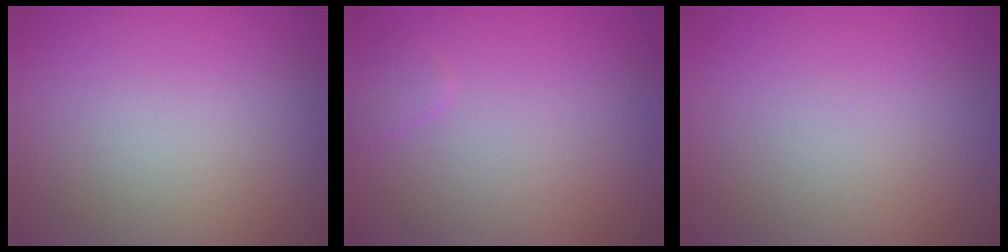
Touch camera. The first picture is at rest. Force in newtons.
{"total": 0.8, "press": 0.8, "slide": 0.1}
{"total": 0.0}